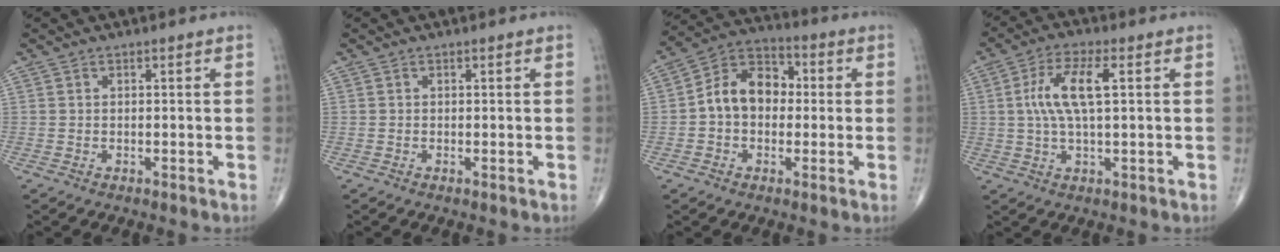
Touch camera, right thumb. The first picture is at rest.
{"total": 0.0}
{"total": 11.0, "force": [0.0, 8.1, 7.4], "torque": [-0.101, 0.034, -0.013]}
{"total": 9.1, "force": [1.6, 2.9, 8.5], "torque": [-0.181, 0.012, 0.030]}